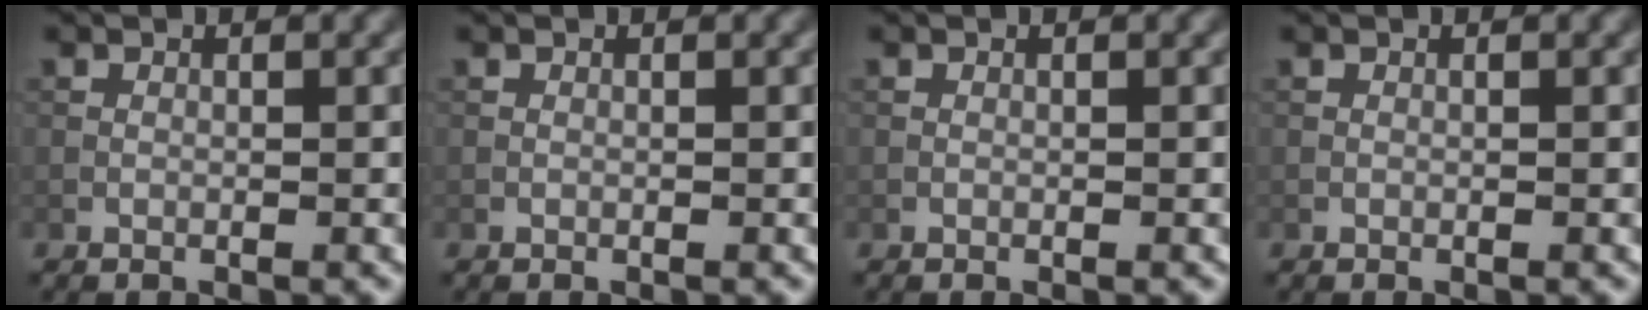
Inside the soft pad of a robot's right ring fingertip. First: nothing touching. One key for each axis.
{"total": 0.0}
{"total": 0.0}
{"total": 0.0}